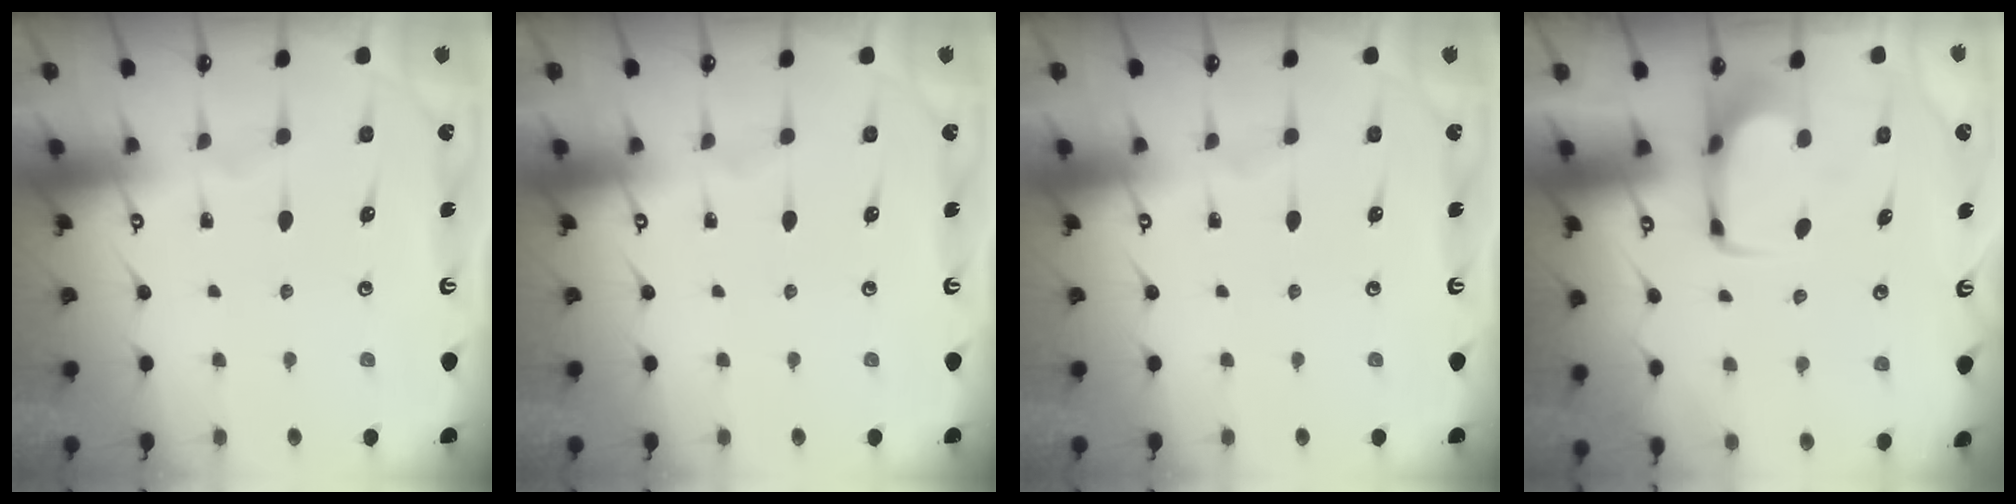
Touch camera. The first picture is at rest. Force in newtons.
{"total": 0.0}
{"total": 0.0}
{"total": 1.7, "press": 1.7, "slide": 0.4}